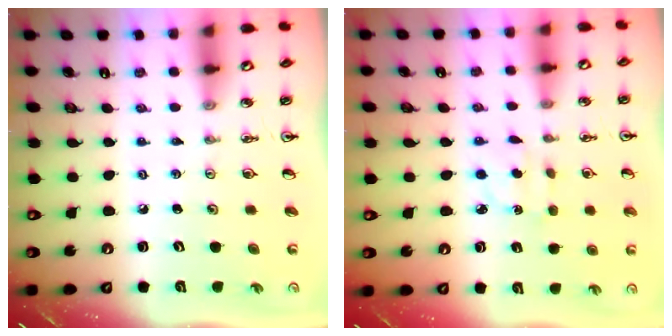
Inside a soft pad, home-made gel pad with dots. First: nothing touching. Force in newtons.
{"total": 3.2, "press": 3.2, "slide": 0.4}